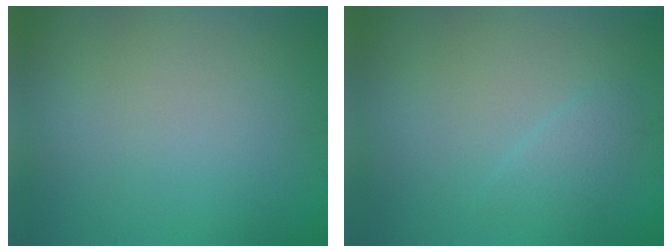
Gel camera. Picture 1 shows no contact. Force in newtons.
{"total": 1.3, "press": 1.3, "slide": 0.1}